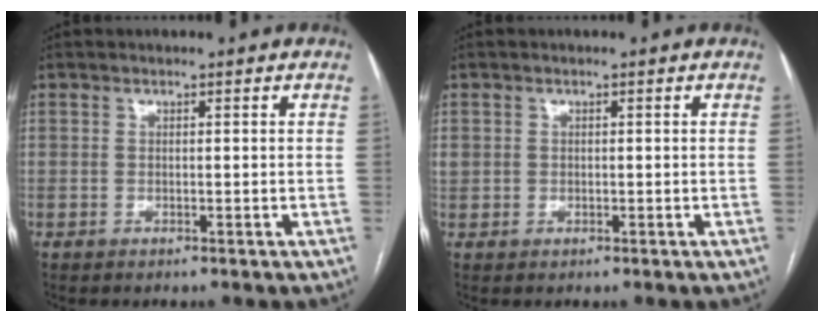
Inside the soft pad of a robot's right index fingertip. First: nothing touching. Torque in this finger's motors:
{"motor_torque": [0.43, -0.09, 0.23, 0.02]}